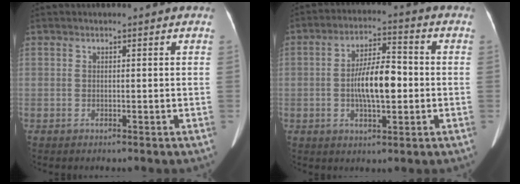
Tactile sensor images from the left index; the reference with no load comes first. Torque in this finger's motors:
{"motor_torque": [1.60, 0.14, 0.73, 0.21]}